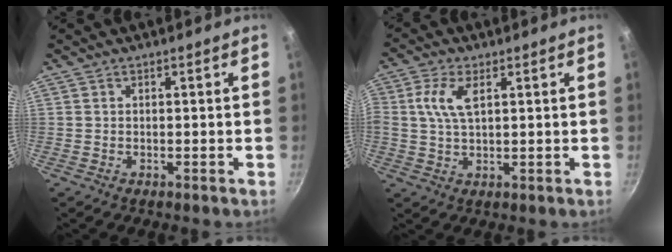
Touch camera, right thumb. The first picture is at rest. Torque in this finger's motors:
{"motor_torque": [0.04, 0.08, 0.03, 0.03, 0.10]}